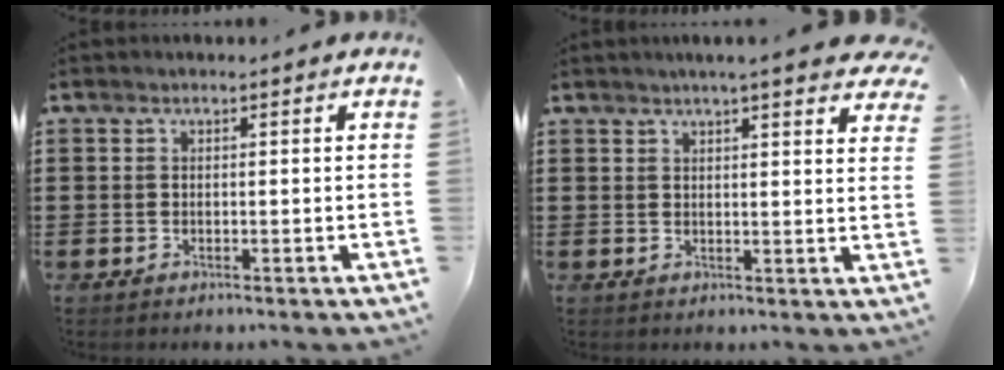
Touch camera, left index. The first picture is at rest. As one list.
[{"total": 4.2, "force": [3.6, -0.2, 2.1], "torque": [-0.045, -0.008, 0.063]}]